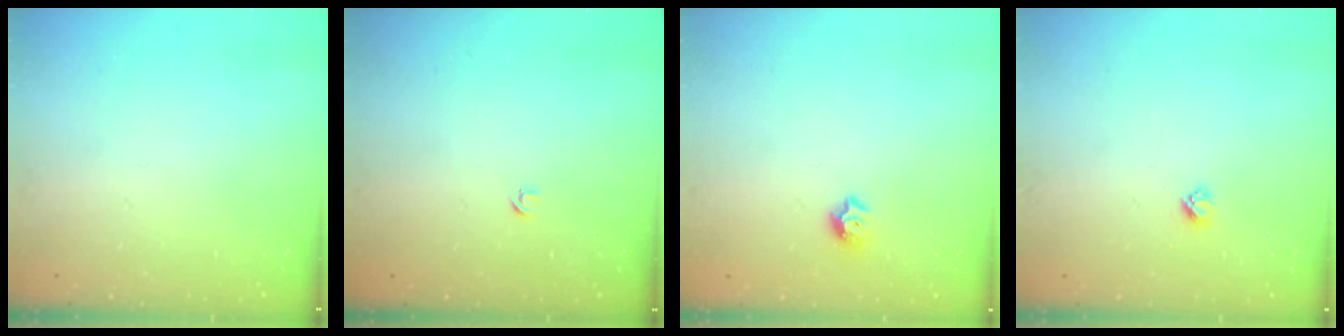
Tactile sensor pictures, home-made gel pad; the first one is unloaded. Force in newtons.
{"total": 2.7, "press": 2.6, "slide": 0.6}
{"total": 6.7, "press": 6.7, "slide": 0.8}
{"total": 2.7, "press": 2.6, "slide": 0.3}